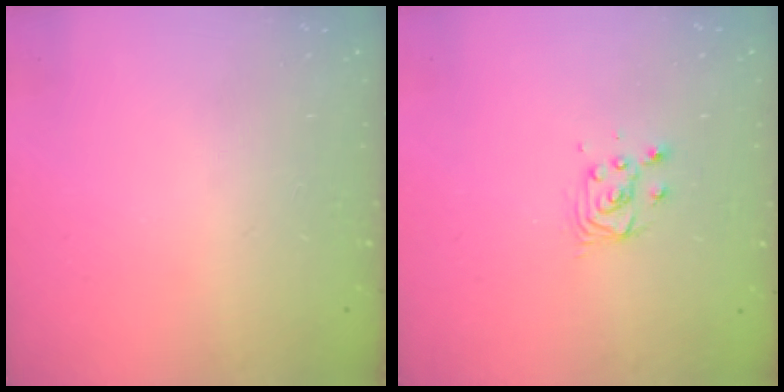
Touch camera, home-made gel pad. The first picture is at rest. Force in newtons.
{"total": 3.8, "press": 3.7, "slide": 0.5}